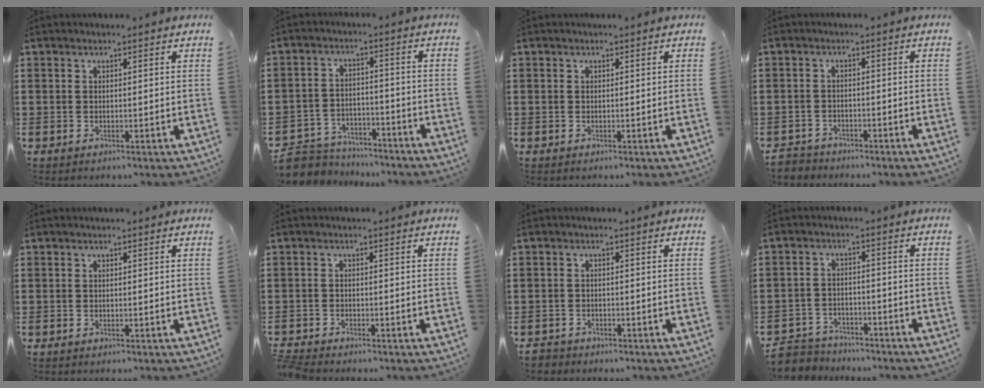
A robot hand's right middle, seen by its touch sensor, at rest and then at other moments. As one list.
[{"total": 5.3, "force": [-5.2, 1.3, -0.1], "torque": [-0.014, 0.008, -0.112]}, {"total": 0.0}, {"total": 2.4, "force": [-2.3, 0.6, -0.2], "torque": [-0.003, 0.001, -0.052]}, {"total": 0.0}, {"total": 1.5, "force": [-1.5, 0.0, 0.2], "torque": [-0.014, -0.005, -0.033]}, {"total": 1.2, "force": [-1.2, 0.4, -0.1], "torque": [-0.003, 0.003, -0.026]}, {"total": 4.0, "force": [-3.8, 1.1, -0.2], "torque": [-0.011, 0.001, -0.086]}]